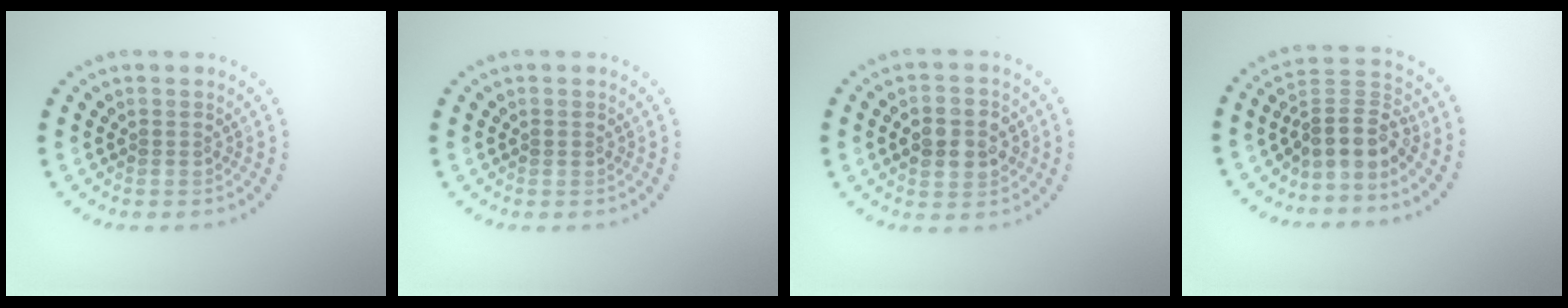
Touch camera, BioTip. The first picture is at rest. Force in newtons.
{"total": 0.5, "press": 0.4, "slide": 0.3}
{"total": 4.4, "press": 4.3, "slide": 0.4}
{"total": 3.9, "press": 3.0, "slide": 2.5}